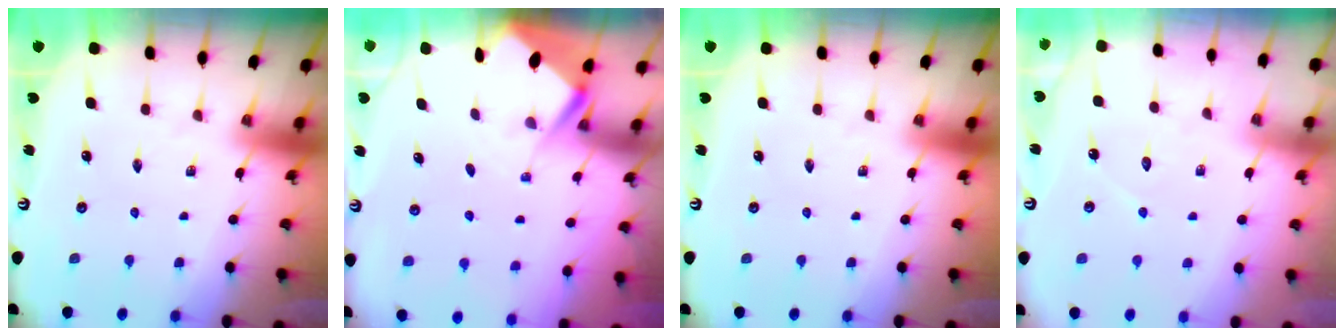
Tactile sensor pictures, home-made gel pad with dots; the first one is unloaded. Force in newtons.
{"total": 2.8, "press": 2.8, "slide": 0.4}
{"total": 0.0}
{"total": 4.8, "press": 4.7, "slide": 0.4}